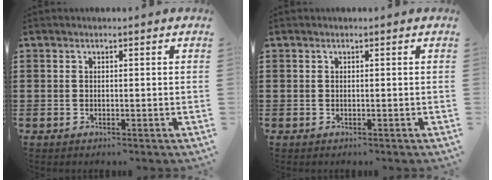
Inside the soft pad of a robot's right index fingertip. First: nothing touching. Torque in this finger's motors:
{"motor_torque": [0.09, -0.04, 0.00, 0.00]}